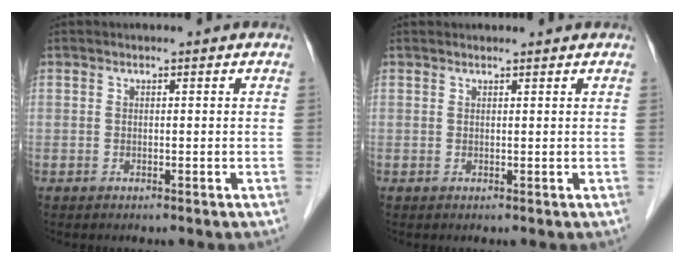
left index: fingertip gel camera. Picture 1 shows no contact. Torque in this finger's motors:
{"motor_torque": [0.30, -0.23, 0.01, -0.01]}